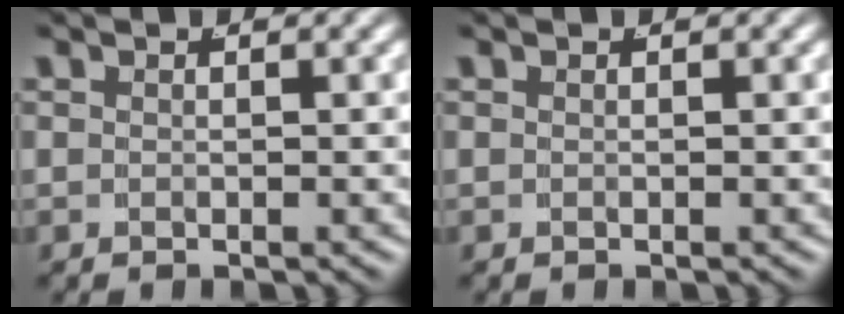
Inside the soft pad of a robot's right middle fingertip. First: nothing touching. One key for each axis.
{"total": 1.1, "fx": -0.2, "fy": -1.0, "fz": -0.3, "tx": 0.015, "ty": -0.011, "tz": 0.008}